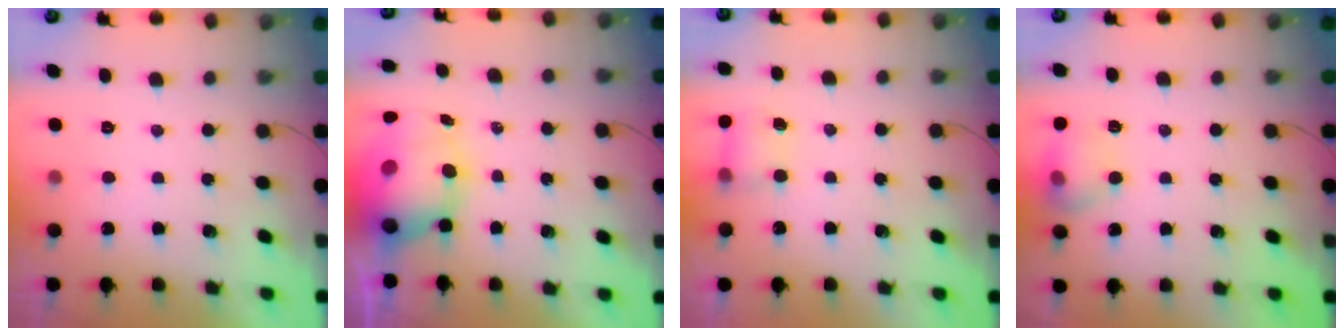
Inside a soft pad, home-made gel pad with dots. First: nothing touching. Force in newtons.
{"total": 11.8, "press": 11.3, "slide": 3.4}
{"total": 4.9, "press": 4.8, "slide": 0.8}
{"total": 10.1, "press": 10.1, "slide": 0.6}